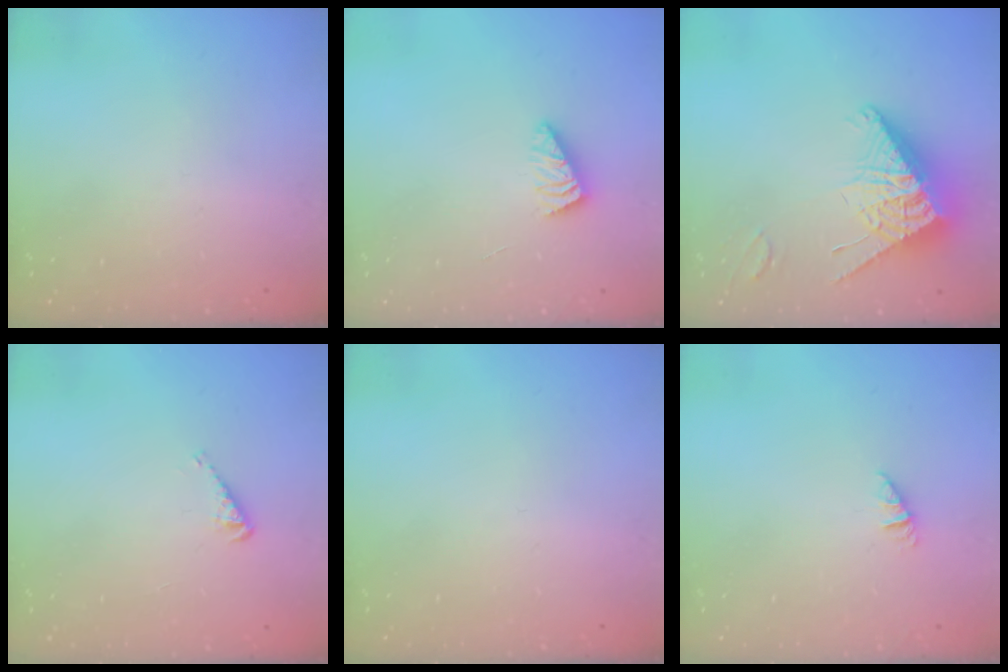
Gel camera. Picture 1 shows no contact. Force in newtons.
{"total": 2.2, "press": 2.2, "slide": 0.4}
{"total": 11.7, "press": 11.7, "slide": 1.0}
{"total": 2.9, "press": 2.9, "slide": 0.3}
{"total": 0.0}
{"total": 0.6, "press": 0.6, "slide": 0.1}